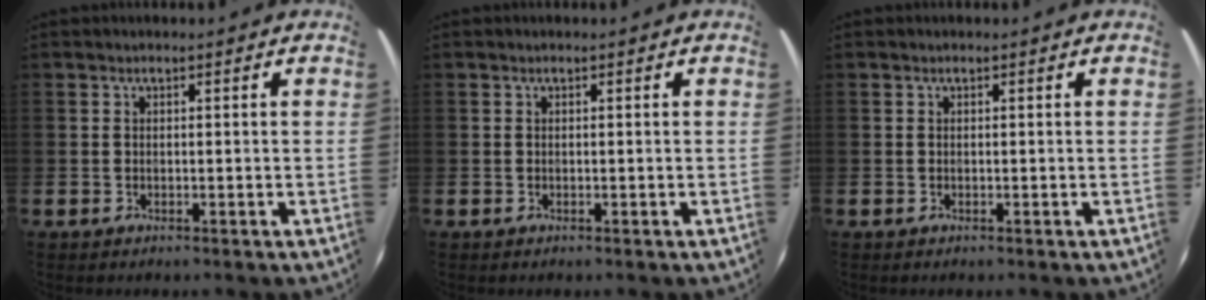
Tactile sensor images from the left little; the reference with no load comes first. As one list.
[{"total": 0.0}, {"total": 0.0}]